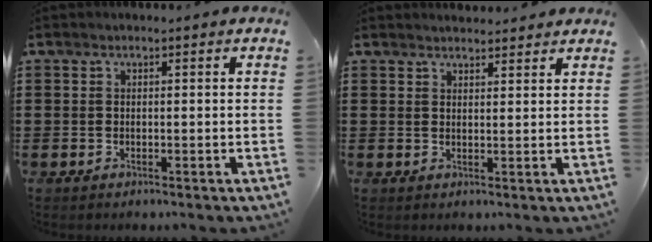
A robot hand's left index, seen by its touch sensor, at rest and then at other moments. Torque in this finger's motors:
{"motor_torque": [0.19, -0.11, 0.08, -0.01]}